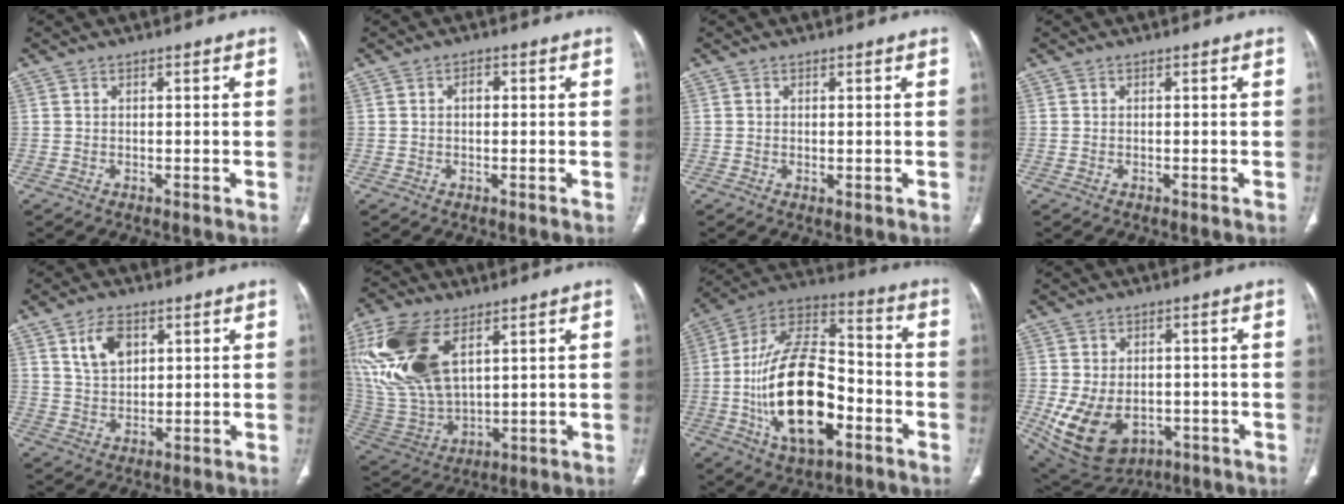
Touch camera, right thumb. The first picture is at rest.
{"total": 1.6, "force": [0.1, 1.0, 1.2], "torque": [-0.016, 0.007, -0.001]}
{"total": 0.8, "force": [-0.1, 0.3, 0.7], "torque": [-0.019, -0.005, 0.001]}
{"total": 0.0}
{"total": 6.9, "force": [3.1, 4.3, 4.4], "torque": [-0.067, -0.015, 0.064]}
{"total": 21.7, "force": [8.8, 11.5, 16.2], "torque": [-0.358, -0.026, 0.180]}
{"total": 24.2, "force": [-6.3, 12.3, 19.9], "torque": [-0.348, 0.032, -0.104]}
{"total": 14.1, "force": [-3.7, 9.8, 9.5], "torque": [-0.171, 0.004, -0.034]}